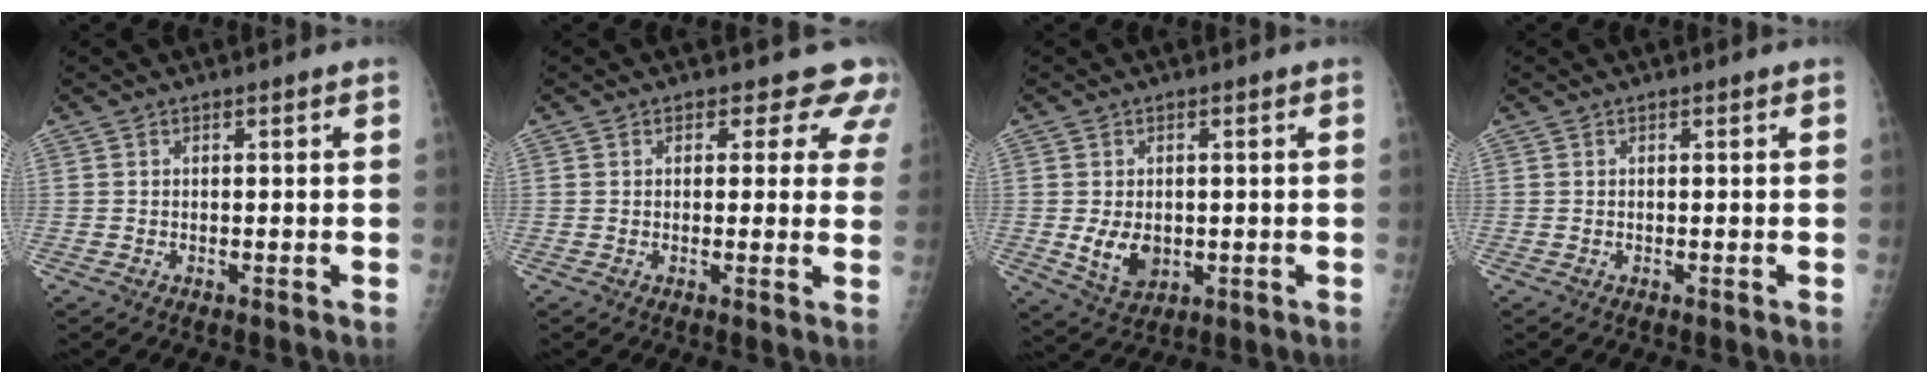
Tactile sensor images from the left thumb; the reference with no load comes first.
{"total": 6.4, "force": [4.6, 3.8, 2.4], "torque": [0.016, -0.018, 0.034]}
{"total": 6.1, "force": [-0.7, 4.5, 4.0], "torque": [-0.052, -0.010, 0.001]}
{"total": 0.0}